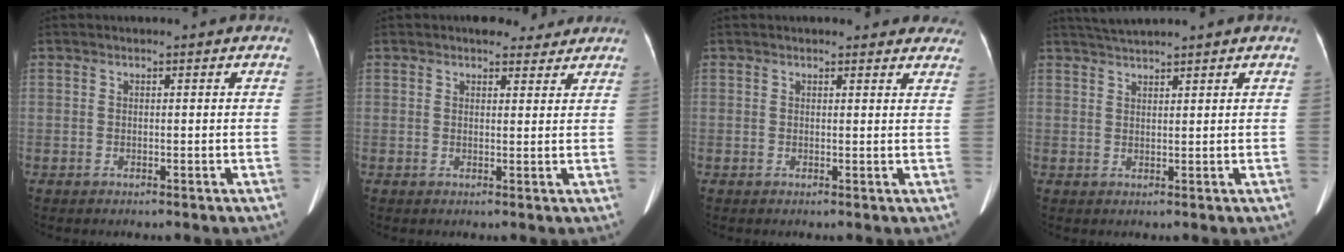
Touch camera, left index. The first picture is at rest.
{"total": 4.4, "force": [3.7, 2.0, 1.3], "torque": [-0.012, 0.009, 0.047]}
{"total": 8.3, "force": [7.6, 2.6, 2.2], "torque": [0.002, 0.000, 0.064]}
{"total": 3.8, "force": [3.5, -0.4, 1.3], "torque": [-0.024, 0.027, 0.068]}